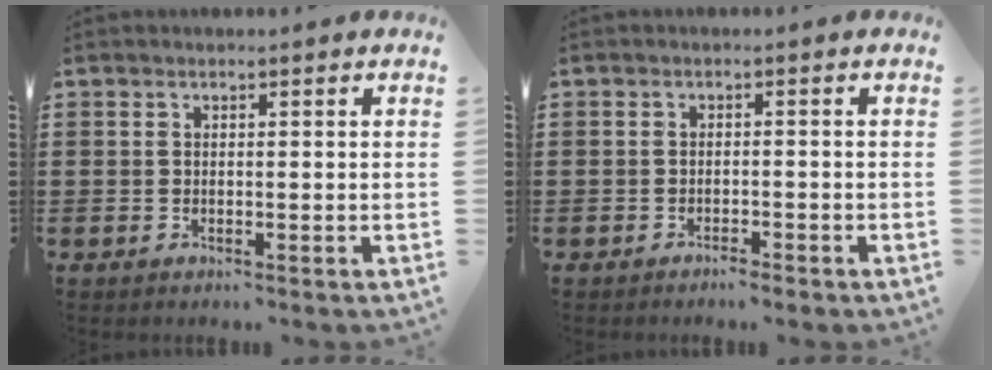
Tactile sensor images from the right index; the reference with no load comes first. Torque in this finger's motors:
{"motor_torque": [1.16, 0.98, 0.03, 0.01]}